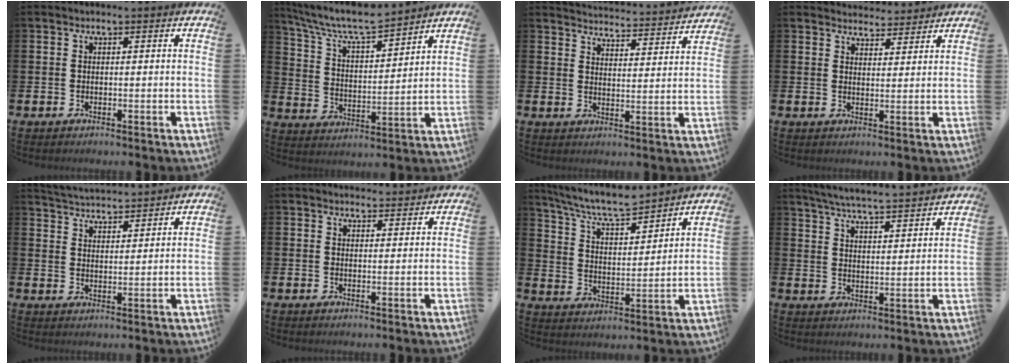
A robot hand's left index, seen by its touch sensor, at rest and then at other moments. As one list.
[{"total": 7.8, "force": [7.2, 0.9, 2.7], "torque": [-0.088, -0.043, 0.126]}, {"total": 4.3, "force": [4.3, 0.0, 0.0], "torque": [-0.012, -0.042, 0.074]}, {"total": 3.7, "force": [3.6, 0.8, -0.3], "torque": [0.005, -0.021, 0.064]}, {"total": 4.4, "force": [4.4, 0.1, -0.2], "torque": [-0.016, -0.025, 0.081]}, {"total": 2.1, "force": [2.1, 0.4, -0.1], "torque": [0.006, -0.012, 0.036]}, {"total": 7.8, "force": [7.2, 1.2, 2.7], "torque": [-0.086, -0.041, 0.128]}, {"total": 5.7, "force": [5.6, -0.2, 1.2], "torque": [-0.046, -0.038, 0.099]}]